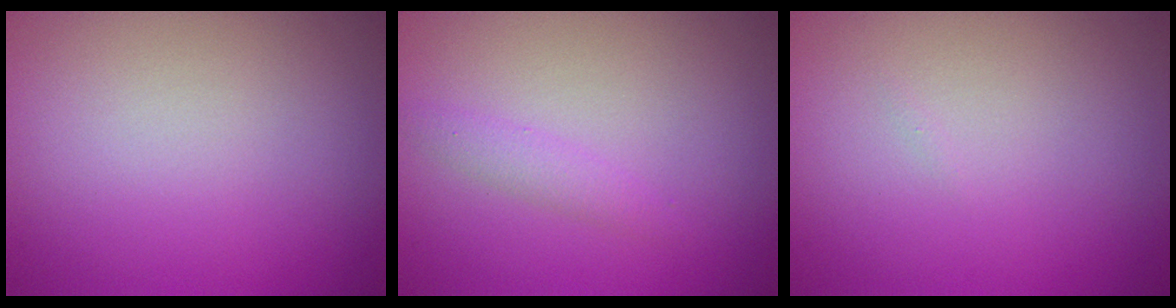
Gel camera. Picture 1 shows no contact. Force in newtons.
{"total": 1.3, "press": 1.3, "slide": 0.1}
{"total": 0.0}